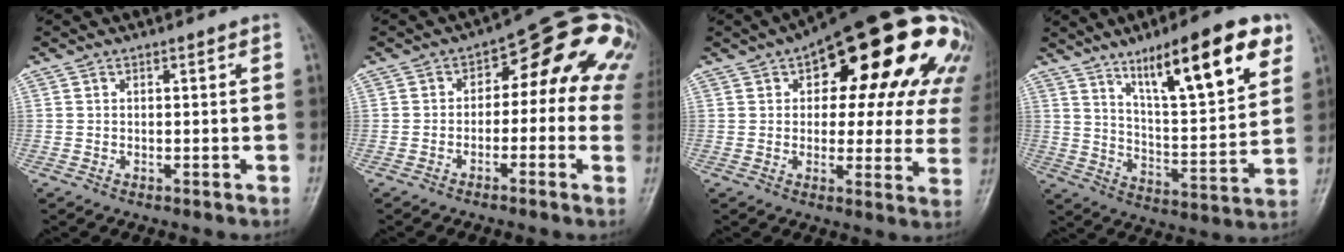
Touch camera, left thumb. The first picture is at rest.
{"total": 15.0, "force": [2.3, 8.7, 12.0], "torque": [-0.099, 0.041, 0.016]}
{"total": 28.9, "force": [12.0, 12.6, 23.1], "torque": [-0.236, 0.026, 0.165]}
{"total": 20.1, "force": [11.2, 5.3, 15.8], "torque": [-0.208, -0.041, 0.181]}